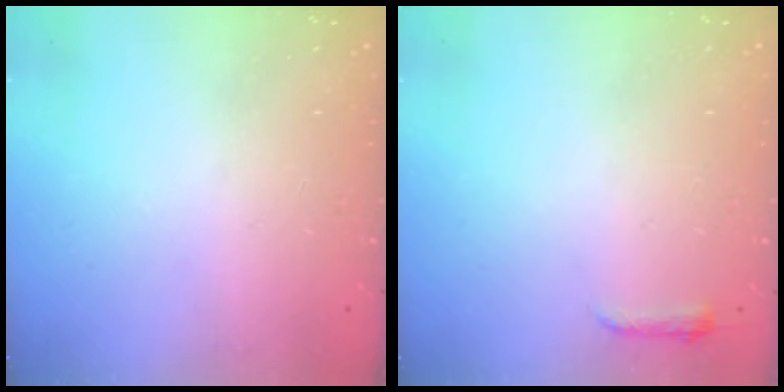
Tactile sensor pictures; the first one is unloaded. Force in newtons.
{"total": 3.0, "press": 2.9, "slide": 0.6}